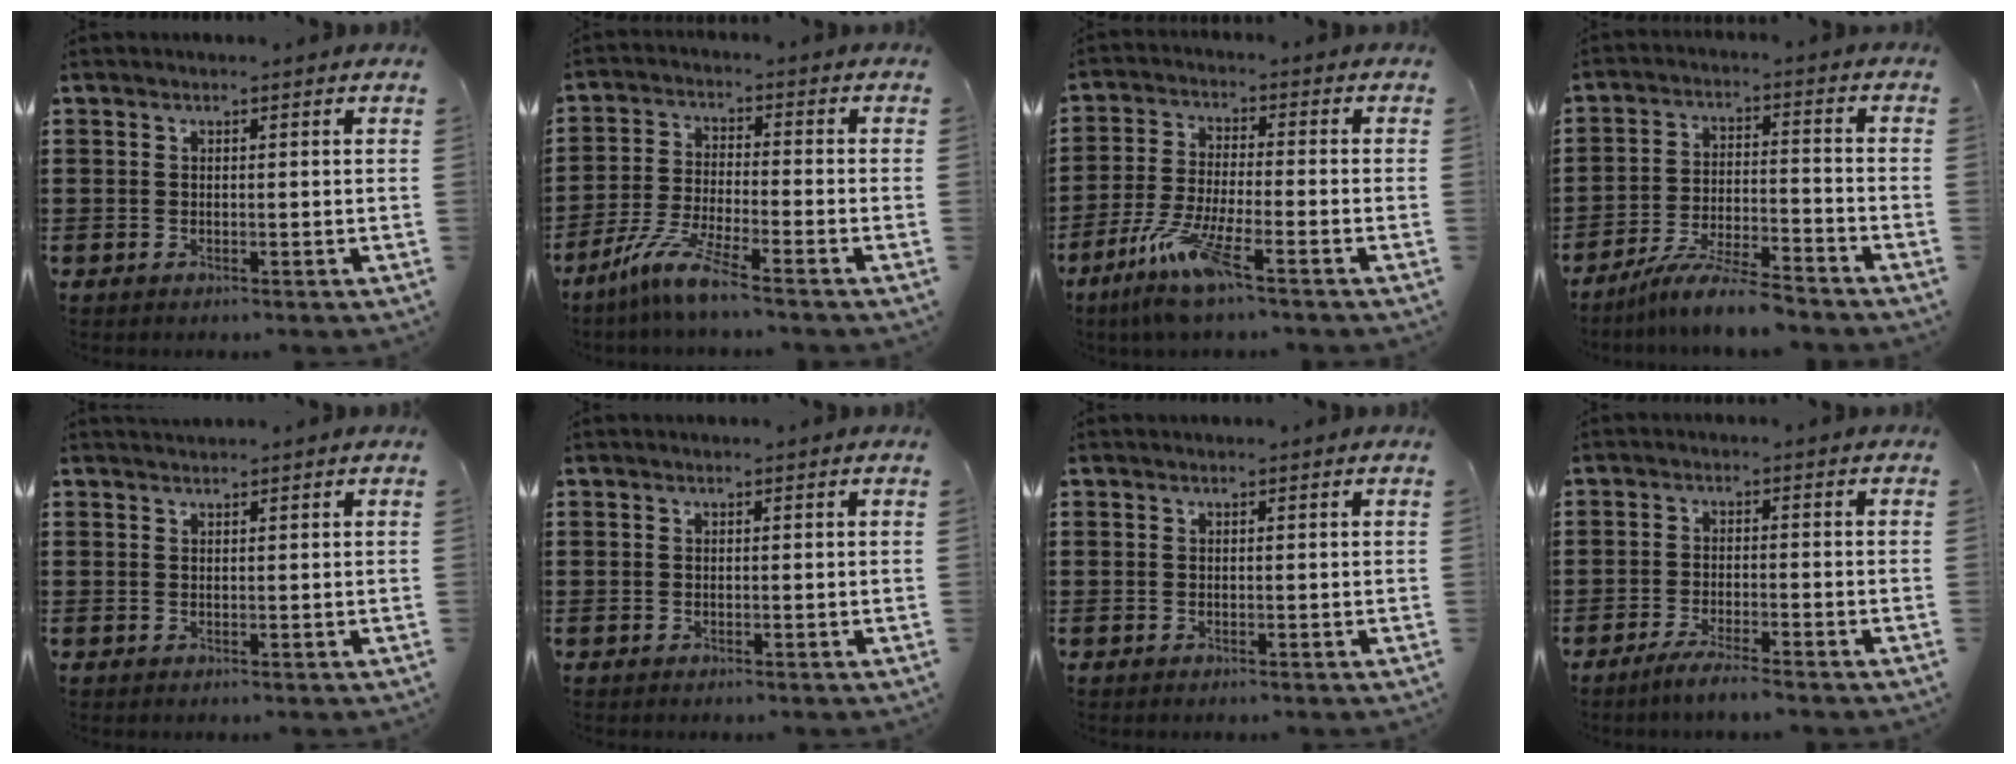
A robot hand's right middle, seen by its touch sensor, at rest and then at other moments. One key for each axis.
{"total": 7.5, "fx": -5.8, "fy": -0.1, "fz": 4.8, "tx": -0.109, "ty": -0.021, "tz": -0.114}
{"total": 8.4, "fx": -5.6, "fy": 0.7, "fz": 6.3, "tx": -0.137, "ty": -0.016, "tz": -0.109}
{"total": 7.5, "fx": -6.9, "fy": 0.0, "fz": 3.0, "tx": -0.061, "ty": -0.003, "tz": -0.131}
{"total": 0.8, "fx": 0.8, "fy": 0.1, "fz": 0.0, "tx": -0.001, "ty": 0.000, "tz": 0.016}
{"total": 0.0}
{"total": 0.0}
{"total": 3.1, "fx": -2.6, "fy": -0.2, "fz": 1.6, "tx": -0.033, "ty": -0.004, "tz": -0.049}